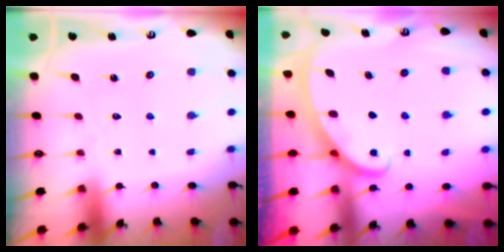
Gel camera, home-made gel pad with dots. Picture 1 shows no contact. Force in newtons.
{"total": 2.6, "press": 2.6, "slide": 0.4}